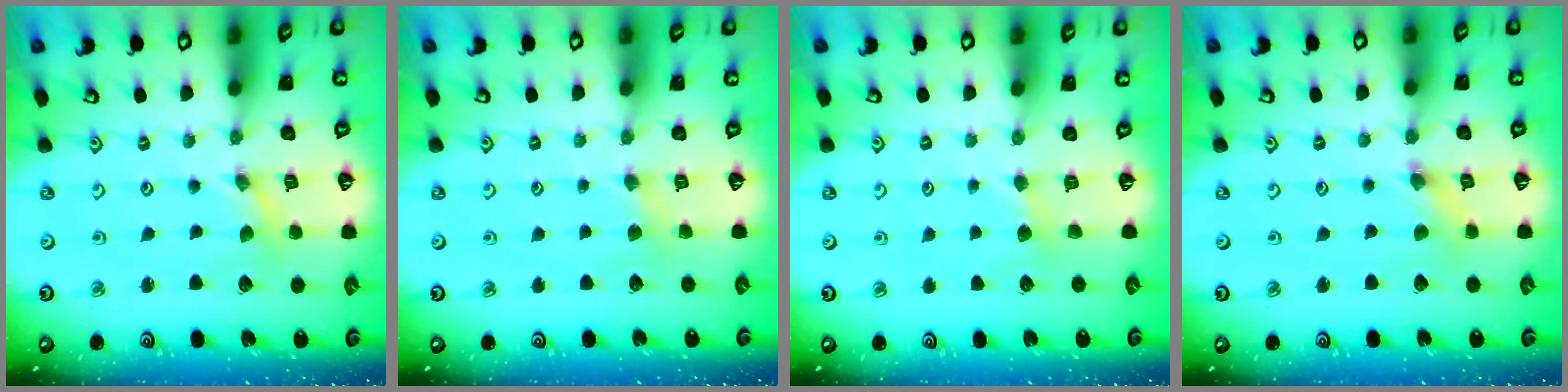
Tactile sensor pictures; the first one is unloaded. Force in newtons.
{"total": 2.5, "press": 2.5, "slide": 0.4}
{"total": 2.5, "press": 2.4, "slide": 0.2}
{"total": 2.4, "press": 2.4, "slide": 0.4}